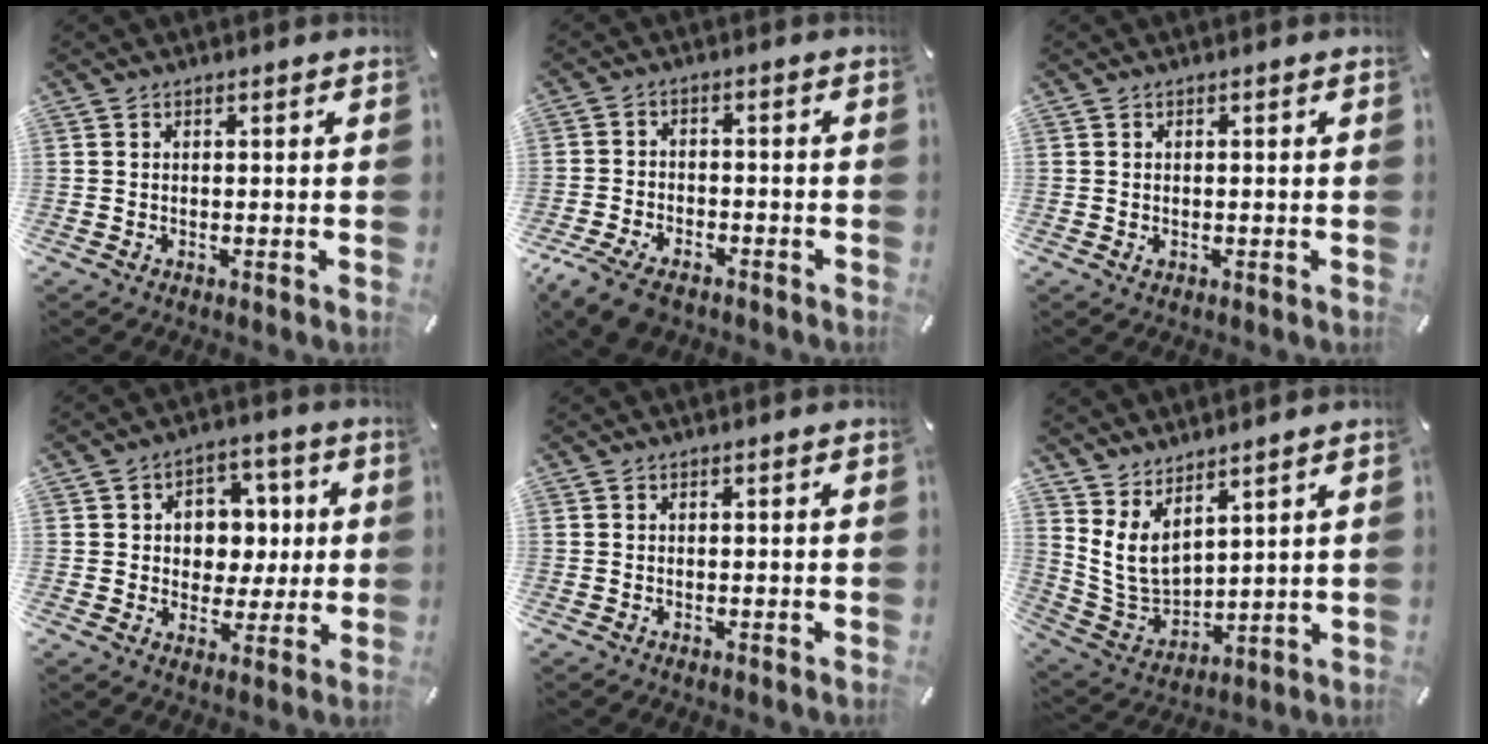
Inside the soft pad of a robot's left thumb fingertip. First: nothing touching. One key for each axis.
{"total": 7.1, "fx": -5.1, "fy": 3.5, "fz": 3.5, "tx": -0.083, "ty": 0.016, "tz": -0.097}
{"total": 1.0, "fx": -0.2, "fy": 0.5, "fz": 0.8, "tx": -0.014, "ty": 0.000, "tz": -0.004}
{"total": 8.7, "fx": 1.0, "fy": 7.9, "fz": 3.3, "tx": -0.040, "ty": -0.006, "tz": 0.018}
{"total": 0.0}
{"total": 8.1, "fx": 5.1, "fy": 4.9, "fz": 3.9, "tx": -0.116, "ty": -0.035, "tz": 0.100}